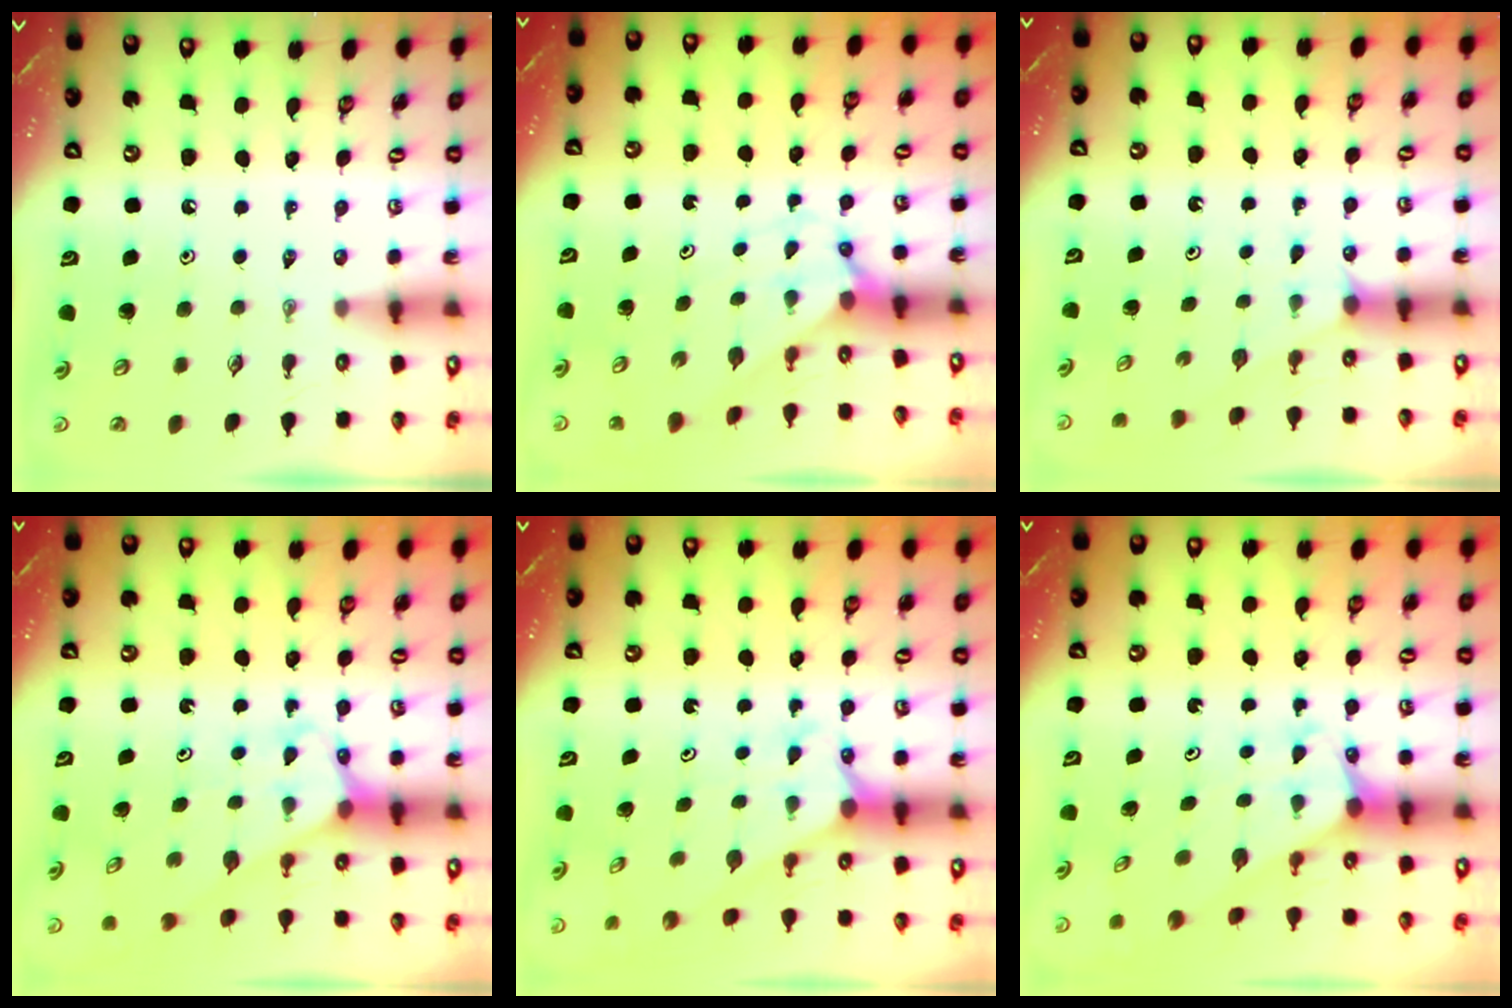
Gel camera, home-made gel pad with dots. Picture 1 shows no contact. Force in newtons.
{"total": 2.3, "press": 2.3, "slide": 0.2}
{"total": 1.0, "press": 1.0, "slide": 0.3}
{"total": 3.2, "press": 3.1, "slide": 0.2}
{"total": 2.2, "press": 2.2, "slide": 0.2}
{"total": 1.9, "press": 1.9, "slide": 0.1}